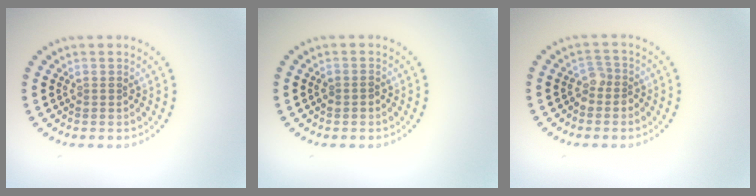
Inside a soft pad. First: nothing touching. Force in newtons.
{"total": 0.8, "press": 0.8, "slide": 0.2}
{"total": 1.7, "press": 1.4, "slide": 1.0}